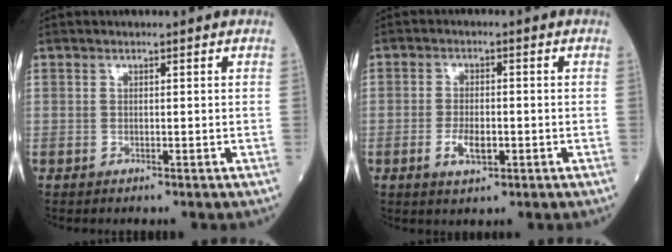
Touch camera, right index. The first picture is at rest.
{"total": 4.2, "force": [-1.4, 1.7, 3.6], "torque": [-0.071, -0.001, -0.022]}